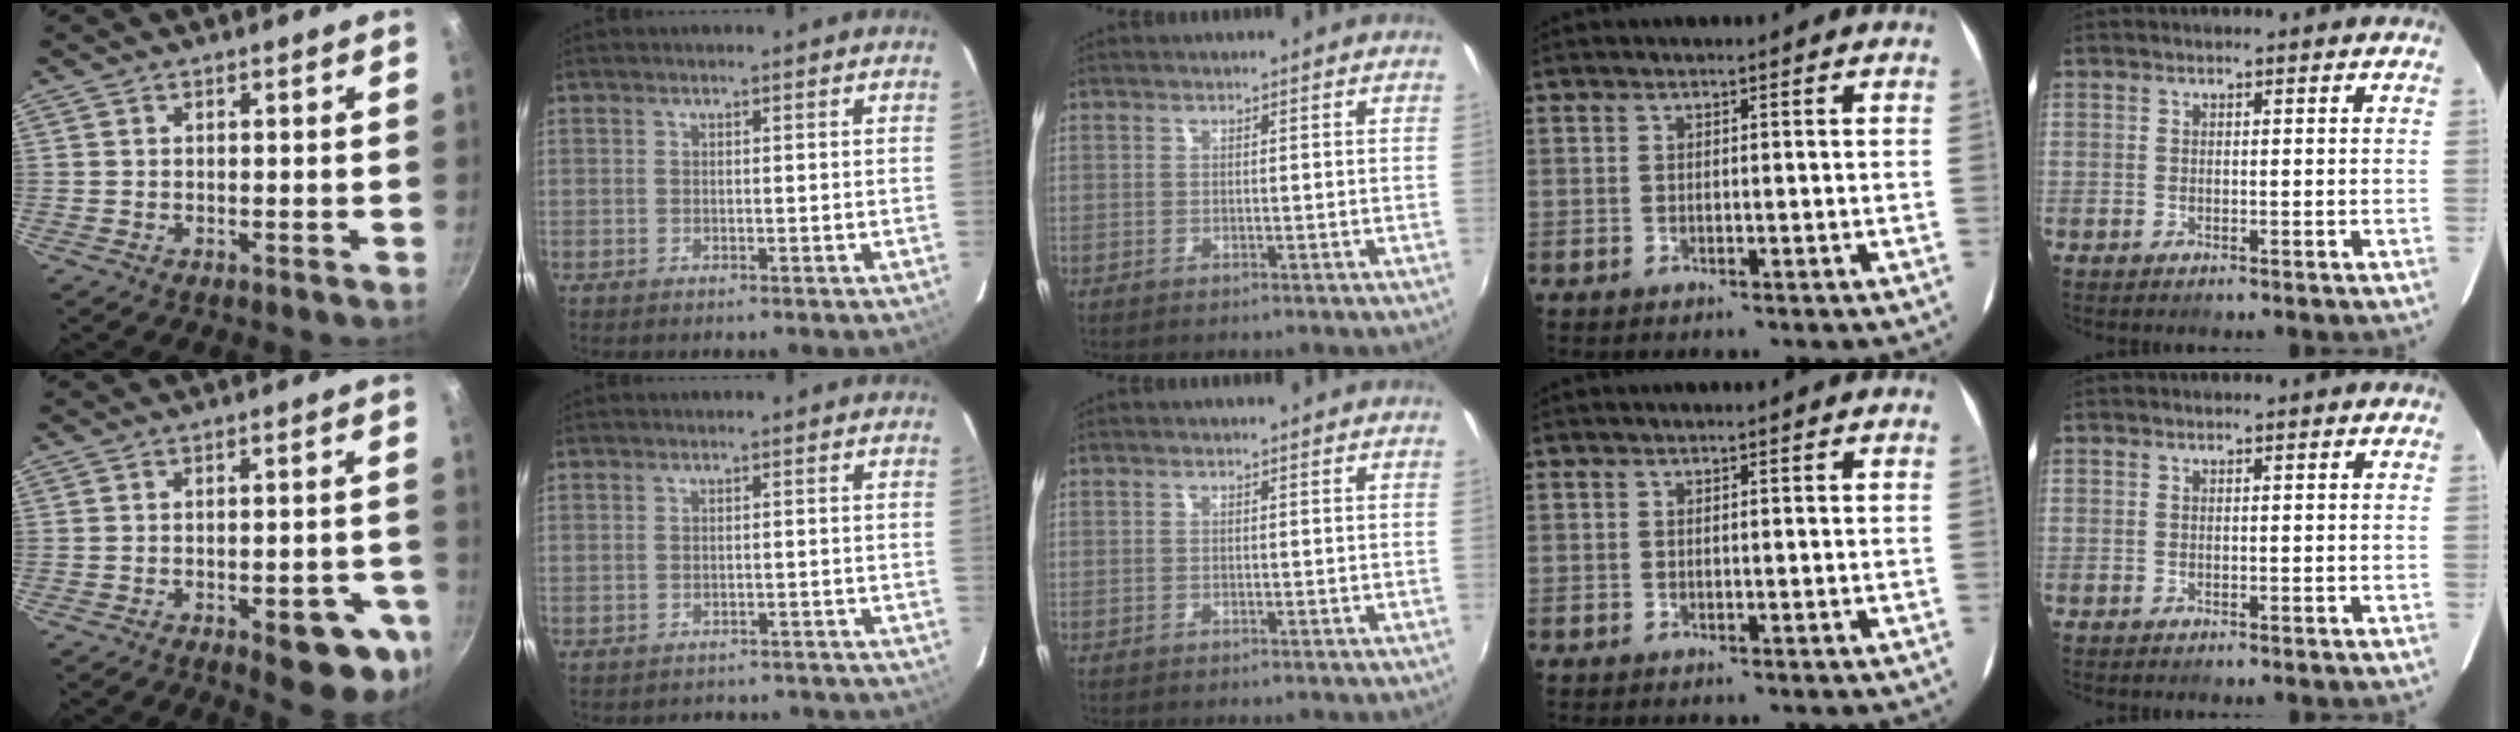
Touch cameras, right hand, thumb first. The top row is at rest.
{"thumb": {"total": 11.6, "force": [-4.7, 4.5, 9.6], "torque": [-0.080, 0.017, -0.055]}, "index": {"total": 8.9, "force": [-7.9, 3.7, 1.8], "torque": [-0.031, 0.017, -0.085]}}